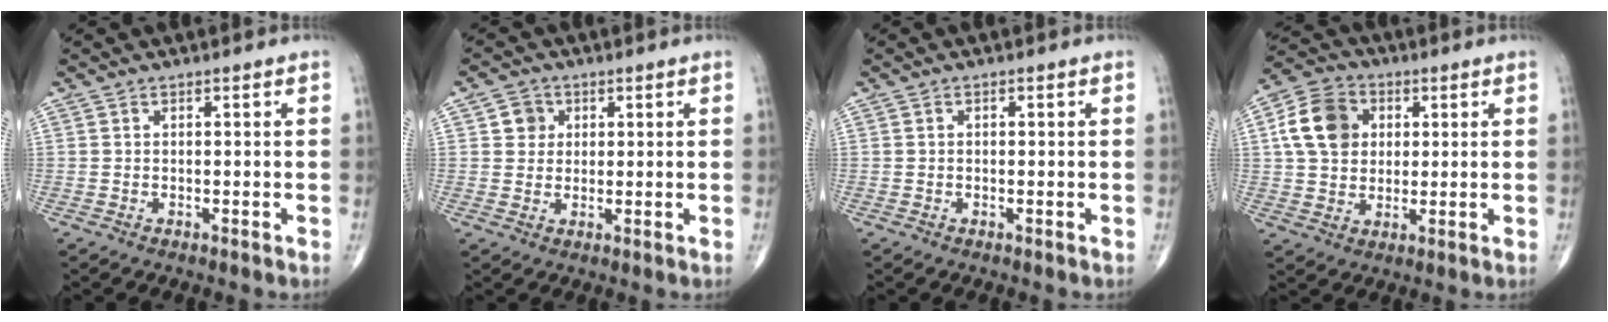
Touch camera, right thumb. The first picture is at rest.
{"total": 3.6, "force": [1.1, 3.3, 0.9], "torque": [0.004, -0.001, 0.014]}
{"total": 0.0}
{"total": 11.2, "force": [2.4, 8.9, 6.4], "torque": [-0.100, 0.007, 0.035]}